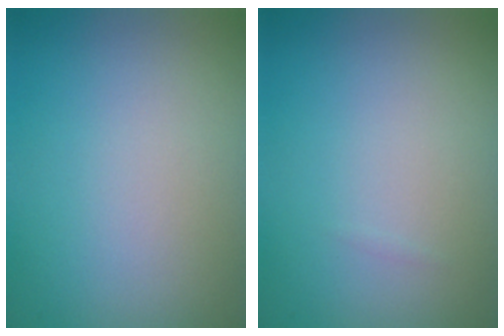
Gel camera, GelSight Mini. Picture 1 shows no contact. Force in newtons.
{"total": 0.0}